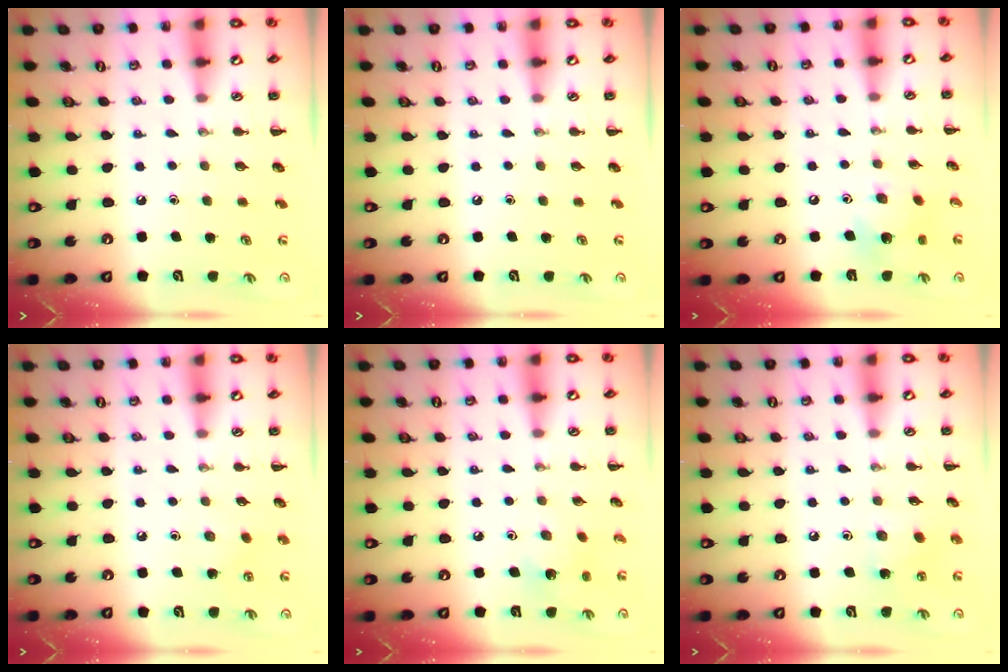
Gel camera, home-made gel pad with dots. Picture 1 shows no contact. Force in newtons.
{"total": 0.0}
{"total": 6.6, "press": 6.4, "slide": 1.4}
{"total": 5.6, "press": 5.4, "slide": 1.7}
{"total": 2.2, "press": 2.2, "slide": 0.4}
{"total": 4.7, "press": 4.6, "slide": 1.1}